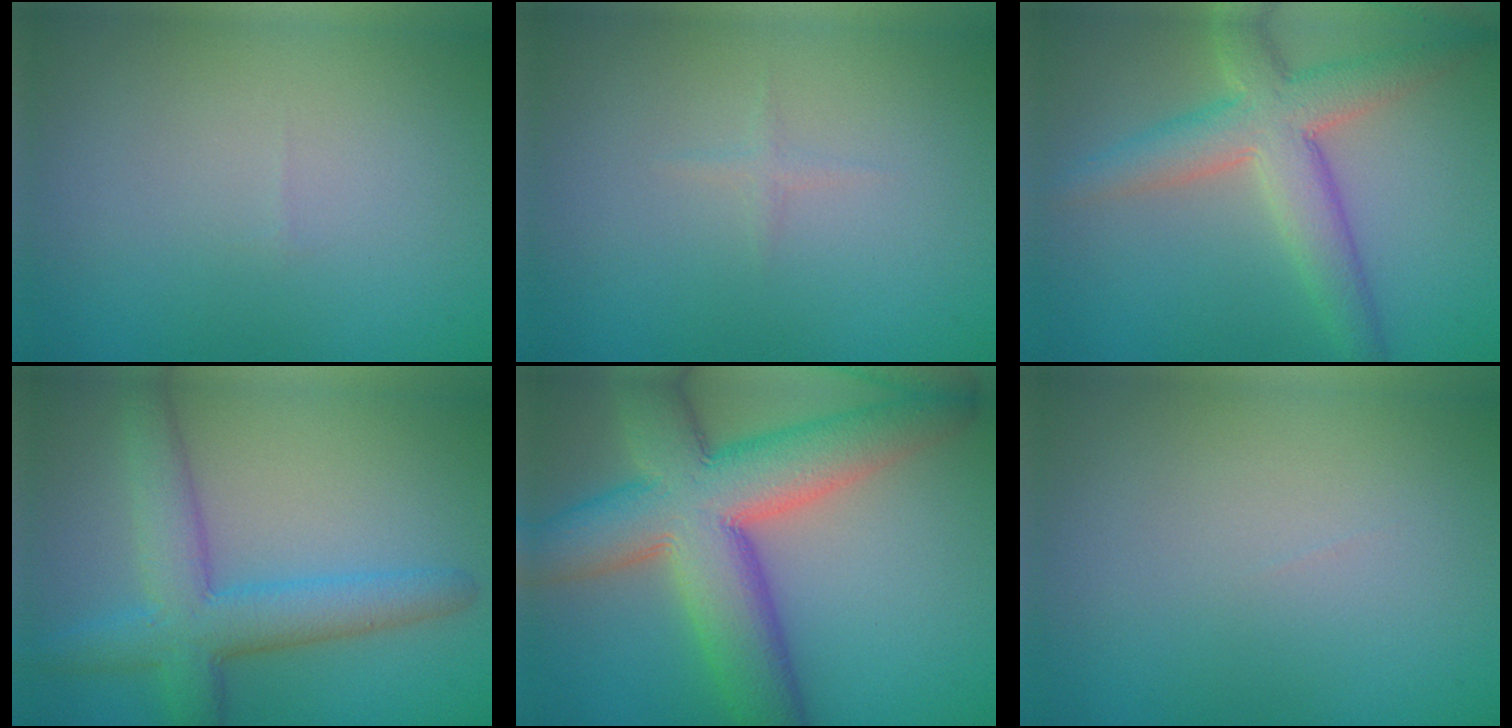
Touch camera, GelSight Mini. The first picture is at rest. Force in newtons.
{"total": 0.6, "press": 0.6, "slide": 0.0}
{"total": 5.7, "press": 5.7, "slide": 0.2}
{"total": 5.9, "press": 5.9, "slide": 0.2}
{"total": 11.8, "press": 11.8, "slide": 0.7}
{"total": 0.0}